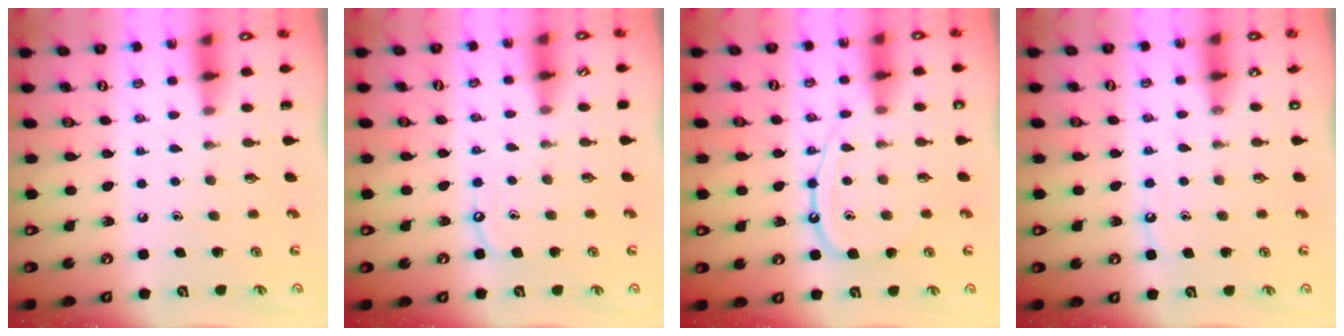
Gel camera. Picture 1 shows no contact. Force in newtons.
{"total": 4.2, "press": 4.2, "slide": 0.5}
{"total": 11.7, "press": 11.7, "slide": 1.1}
{"total": 5.3, "press": 5.2, "slide": 0.7}